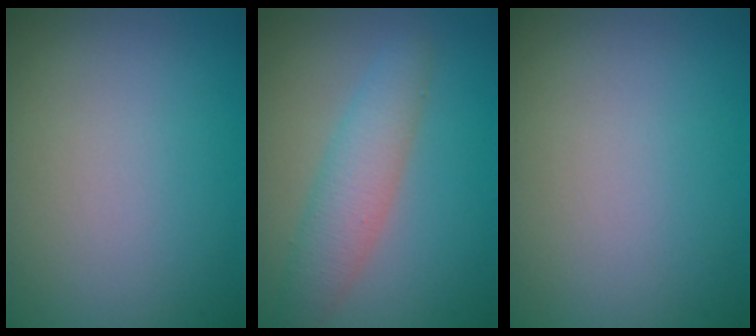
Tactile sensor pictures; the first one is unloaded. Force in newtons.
{"total": 3.7, "press": 3.7, "slide": 0.1}
{"total": 0.0}